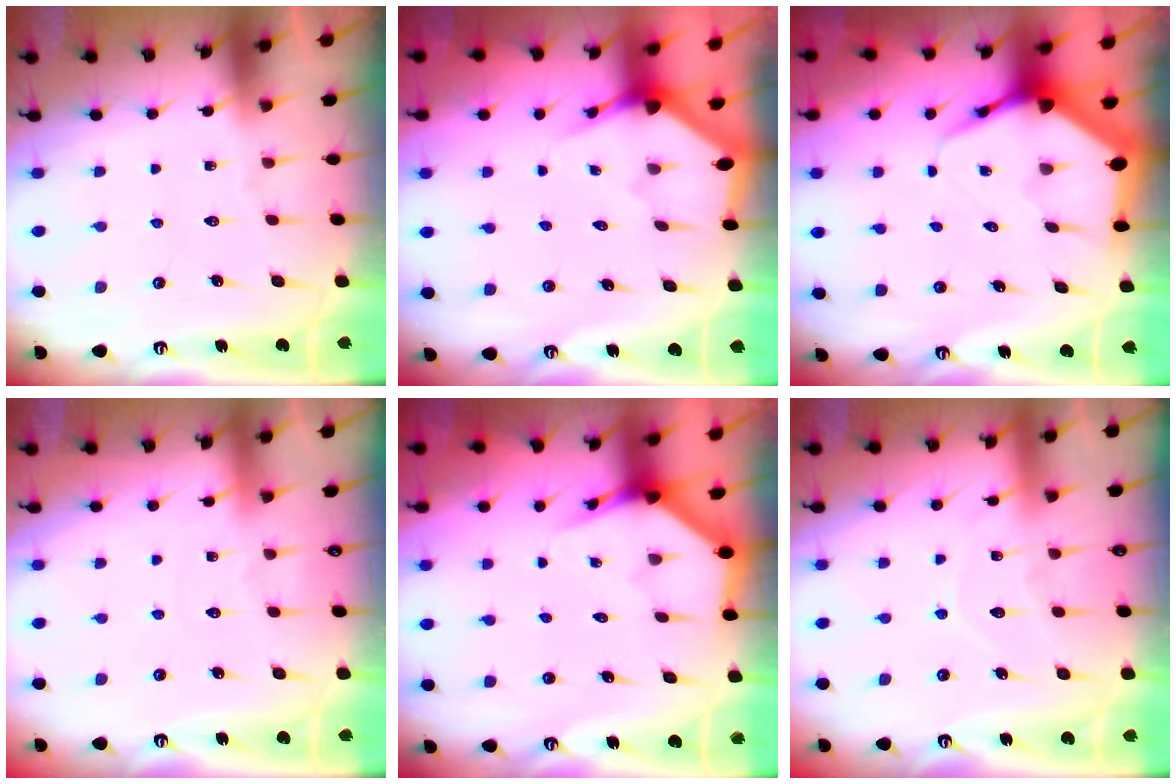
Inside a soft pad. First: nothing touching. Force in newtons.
{"total": 3.0, "press": 3.0, "slide": 0.2}
{"total": 7.0, "press": 7.0, "slide": 0.7}
{"total": 1.5, "press": 1.5, "slide": 0.2}
{"total": 4.0, "press": 4.0, "slide": 0.2}
{"total": 7.3, "press": 7.3, "slide": 0.8}